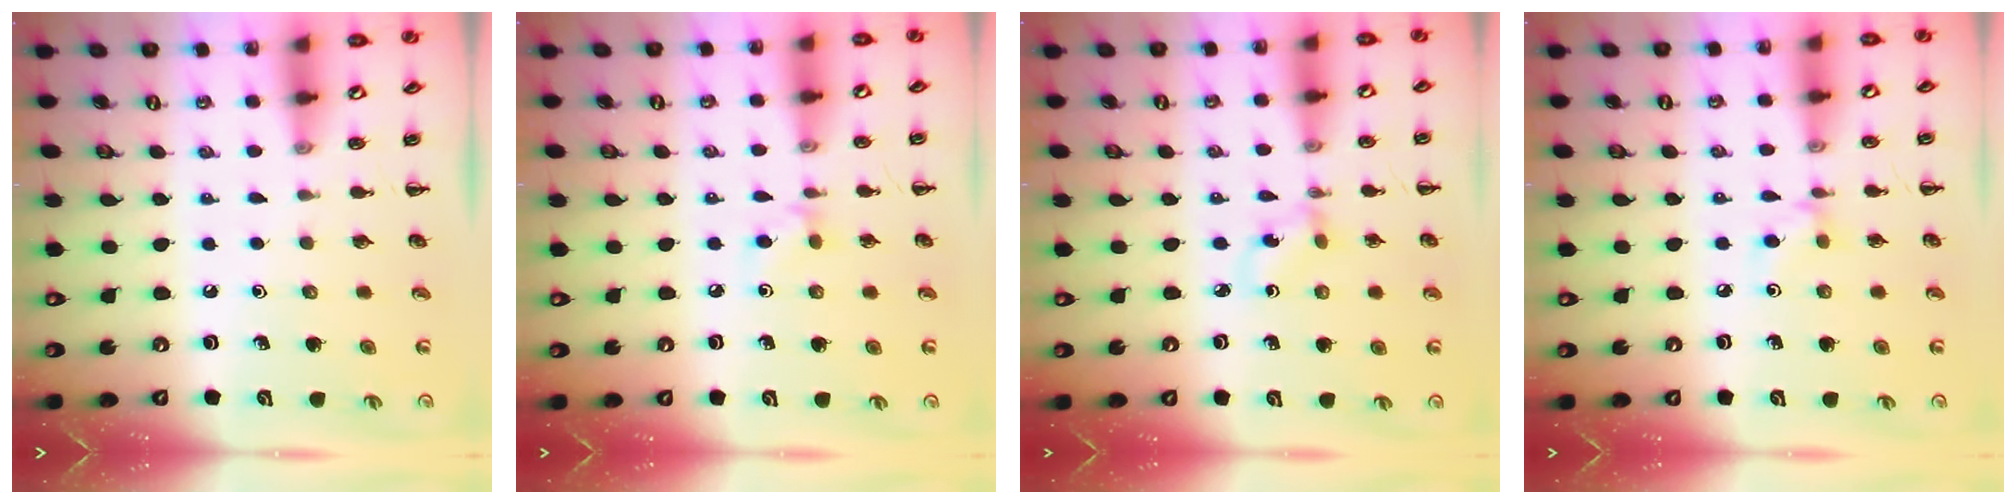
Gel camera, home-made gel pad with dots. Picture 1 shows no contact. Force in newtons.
{"total": 5.6, "press": 5.2, "slide": 2.0}
{"total": 1.7, "press": 1.6, "slide": 0.7}
{"total": 4.6, "press": 4.4, "slide": 1.6}